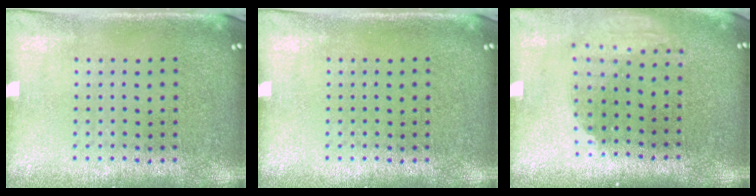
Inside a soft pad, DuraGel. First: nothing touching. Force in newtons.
{"total": 0.0}
{"total": 1.9, "press": 1.5, "slide": 1.2}